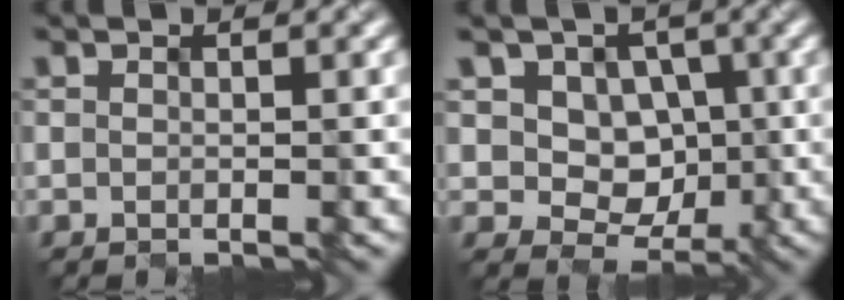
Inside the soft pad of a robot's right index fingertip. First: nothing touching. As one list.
[{"total": 4.6, "force": [0.2, 4.1, 2.2], "torque": [-0.035, -0.001, 0.010]}]